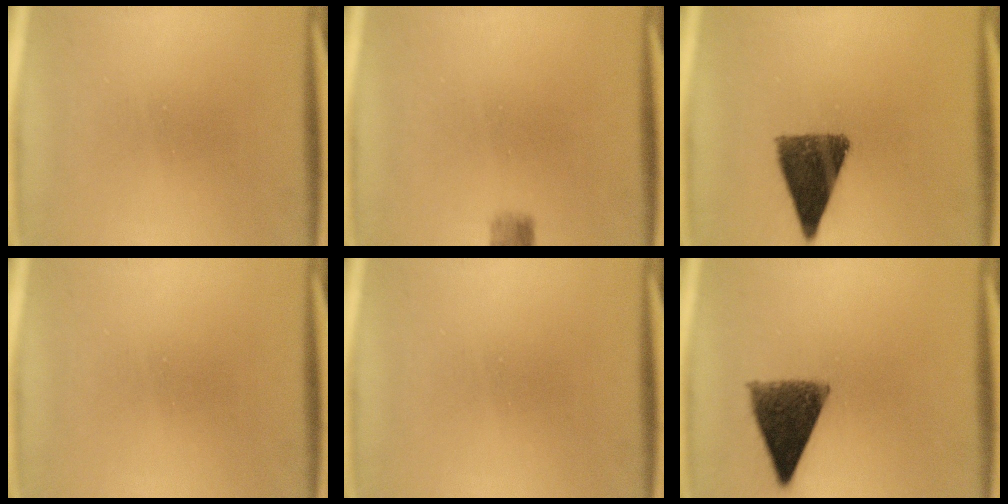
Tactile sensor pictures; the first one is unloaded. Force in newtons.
{"total": 2.2}
{"total": 11.1}
{"total": 0.0}
{"total": 0.0}
{"total": 10.1}